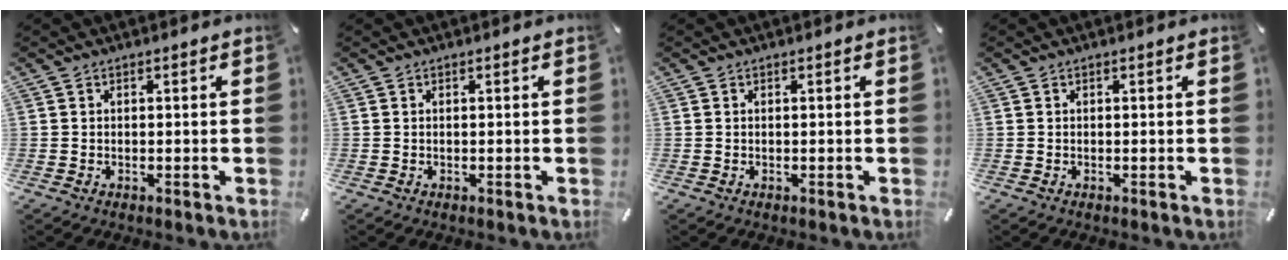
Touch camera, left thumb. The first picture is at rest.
{"total": 0.0}
{"total": 0.0}
{"total": 0.0}